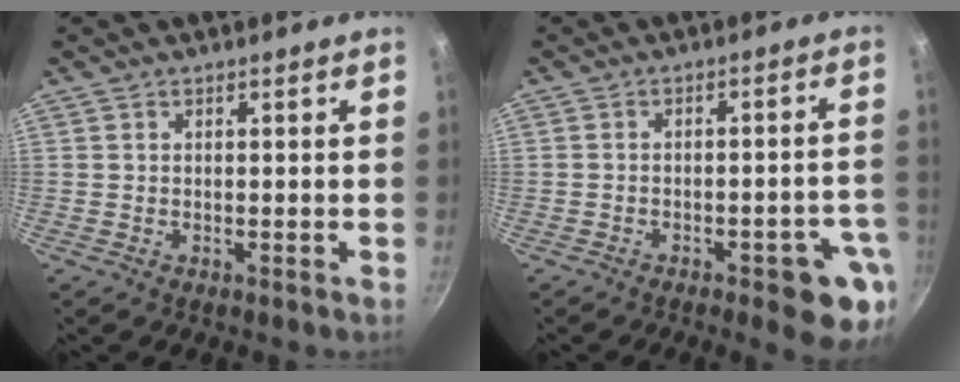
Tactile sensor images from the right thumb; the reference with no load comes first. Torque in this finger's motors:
{"motor_torque": [2.34, 1.17, 0.69, -0.77, 0.04]}